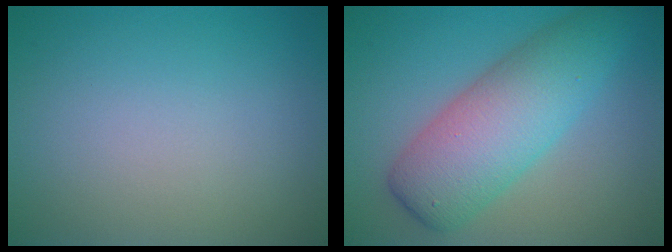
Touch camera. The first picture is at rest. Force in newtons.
{"total": 7.6, "press": 7.6, "slide": 0.1}